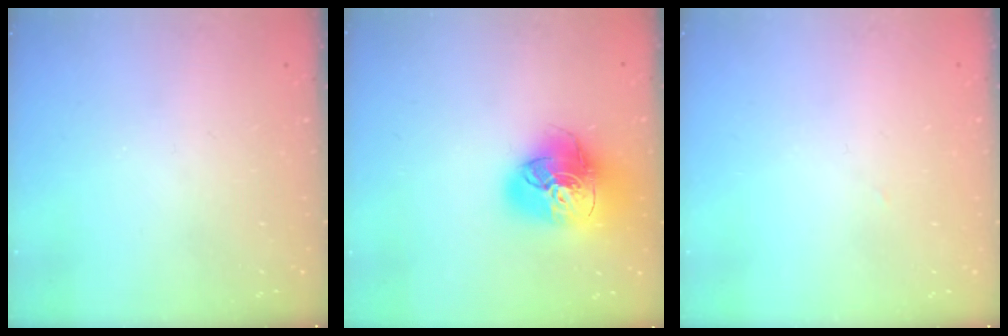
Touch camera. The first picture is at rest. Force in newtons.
{"total": 21.8, "press": 21.6, "slide": 2.6}
{"total": 1.1, "press": 1.1, "slide": 0.1}